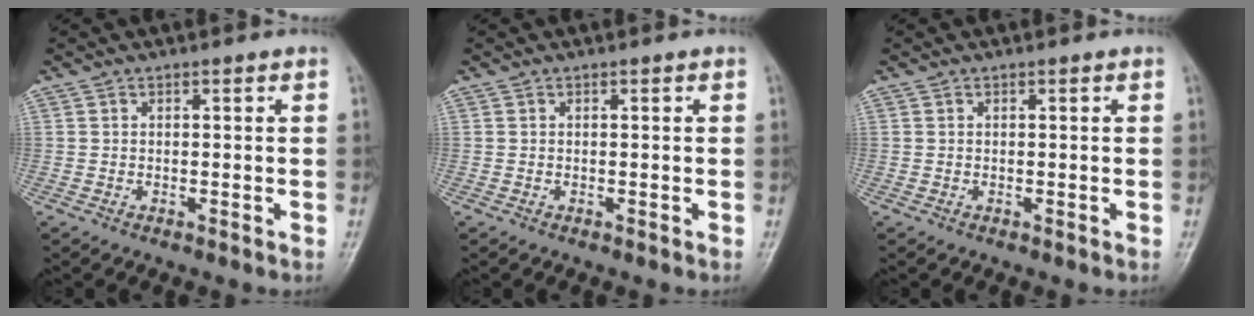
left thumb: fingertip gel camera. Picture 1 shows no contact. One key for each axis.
{"total": 0.0}
{"total": 0.0}